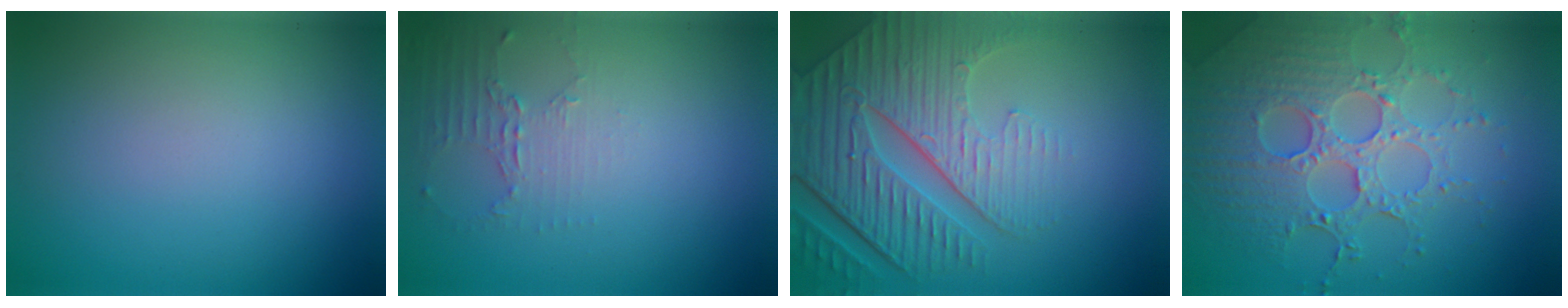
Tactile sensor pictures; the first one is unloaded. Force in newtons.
{"total": 2.0, "press": 1.5, "slide": 1.4}
{"total": 8.7, "press": 6.1, "slide": 6.2}
{"total": 6.4, "press": 5.1, "slide": 3.8}